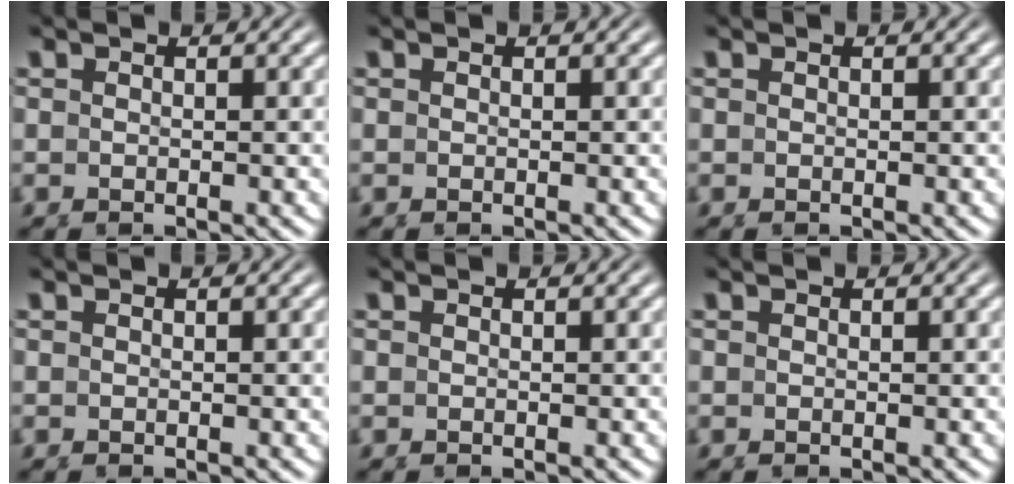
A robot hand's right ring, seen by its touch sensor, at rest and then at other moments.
{"total": 0.0}
{"total": 0.0}
{"total": 0.0}
{"total": 0.0}
{"total": 0.0}